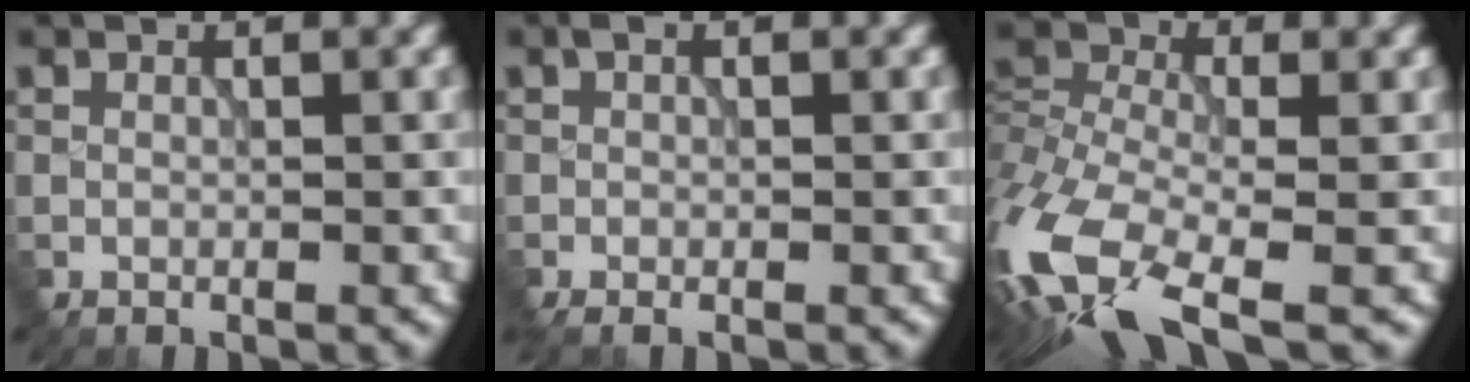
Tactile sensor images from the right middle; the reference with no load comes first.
{"total": 1.9, "force": [-0.1, 0.6, 1.8], "torque": [-0.032, -0.002, -0.001]}
{"total": 13.3, "force": [-7.3, 6.1, 9.4], "torque": [-0.219, -0.022, -0.118]}